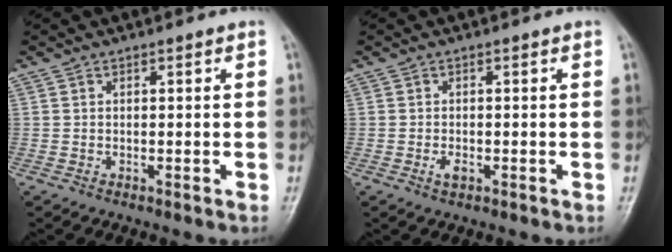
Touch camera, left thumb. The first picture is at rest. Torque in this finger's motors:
{"motor_torque": [-0.11, 0.04, 0.20, 0.15, 0.00]}